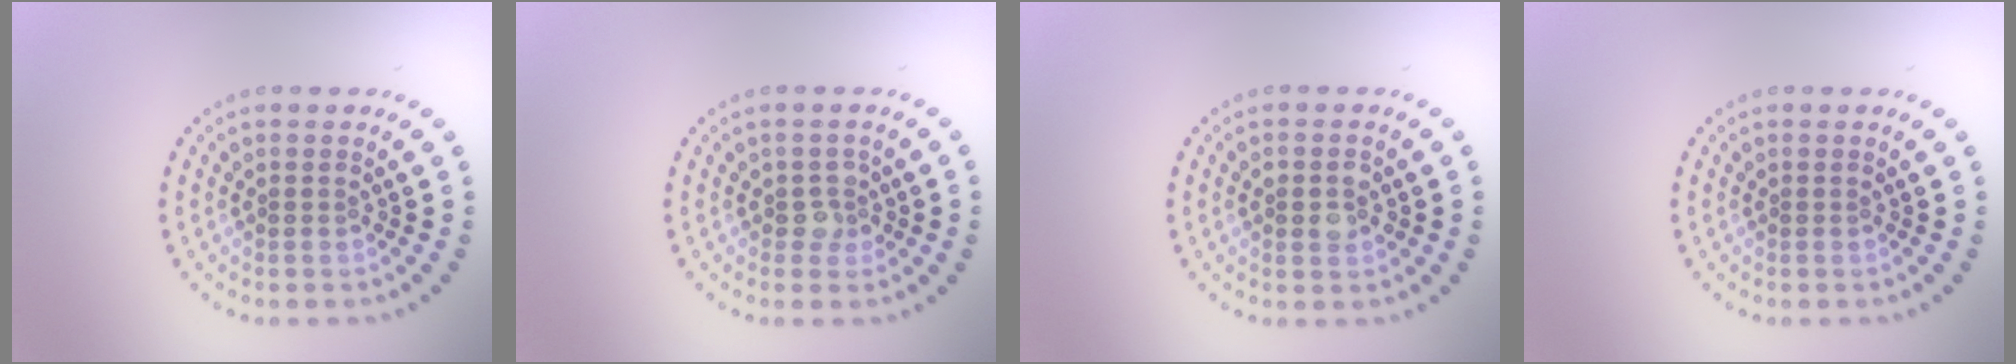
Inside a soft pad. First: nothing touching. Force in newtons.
{"total": 1.6, "press": 1.3, "slide": 0.9}
{"total": 2.3, "press": 2.3, "slide": 0.2}
{"total": 0.0}